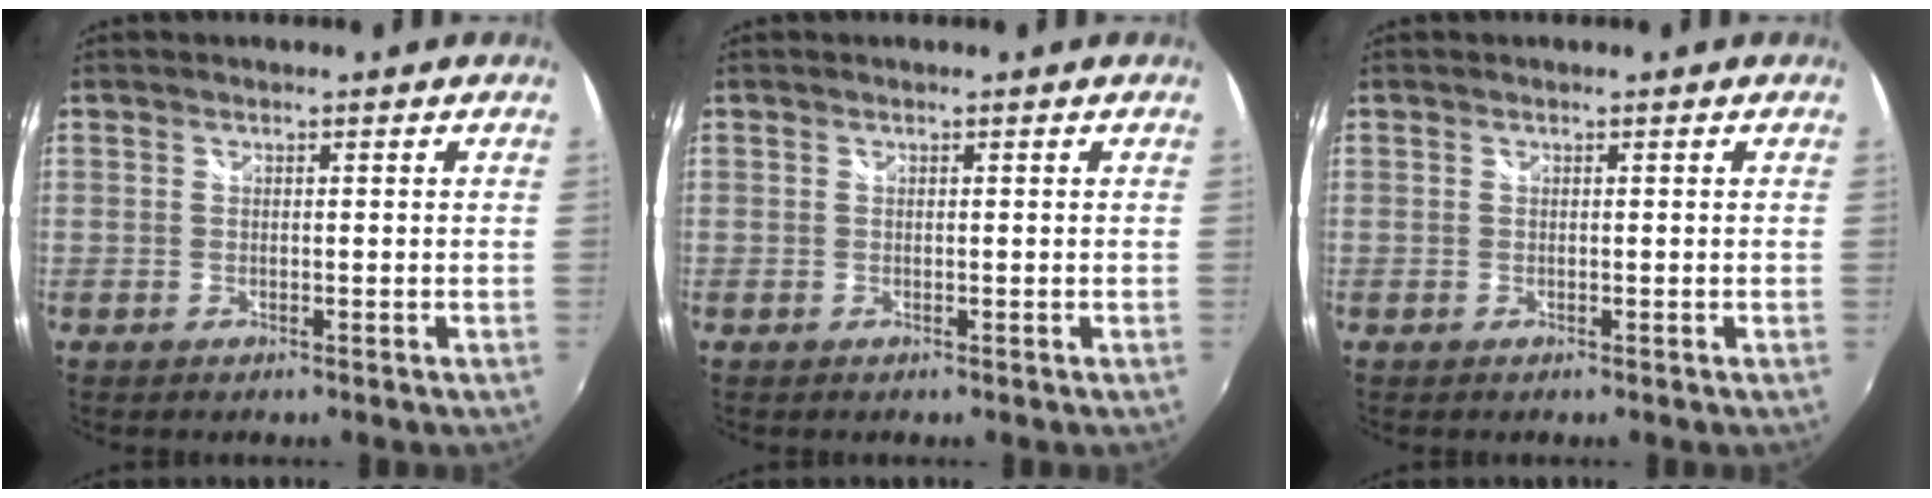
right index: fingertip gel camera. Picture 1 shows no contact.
{"total": 0.0}
{"total": 0.0}